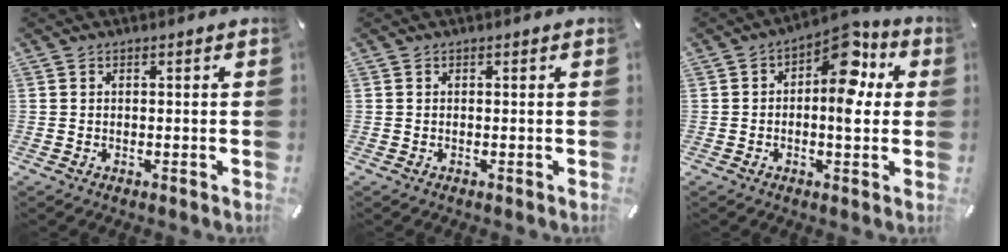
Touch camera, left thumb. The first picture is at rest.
{"total": 0.0}
{"total": 11.2, "force": [2.9, 5.9, 9.1], "torque": [-0.109, -0.028, 0.044]}